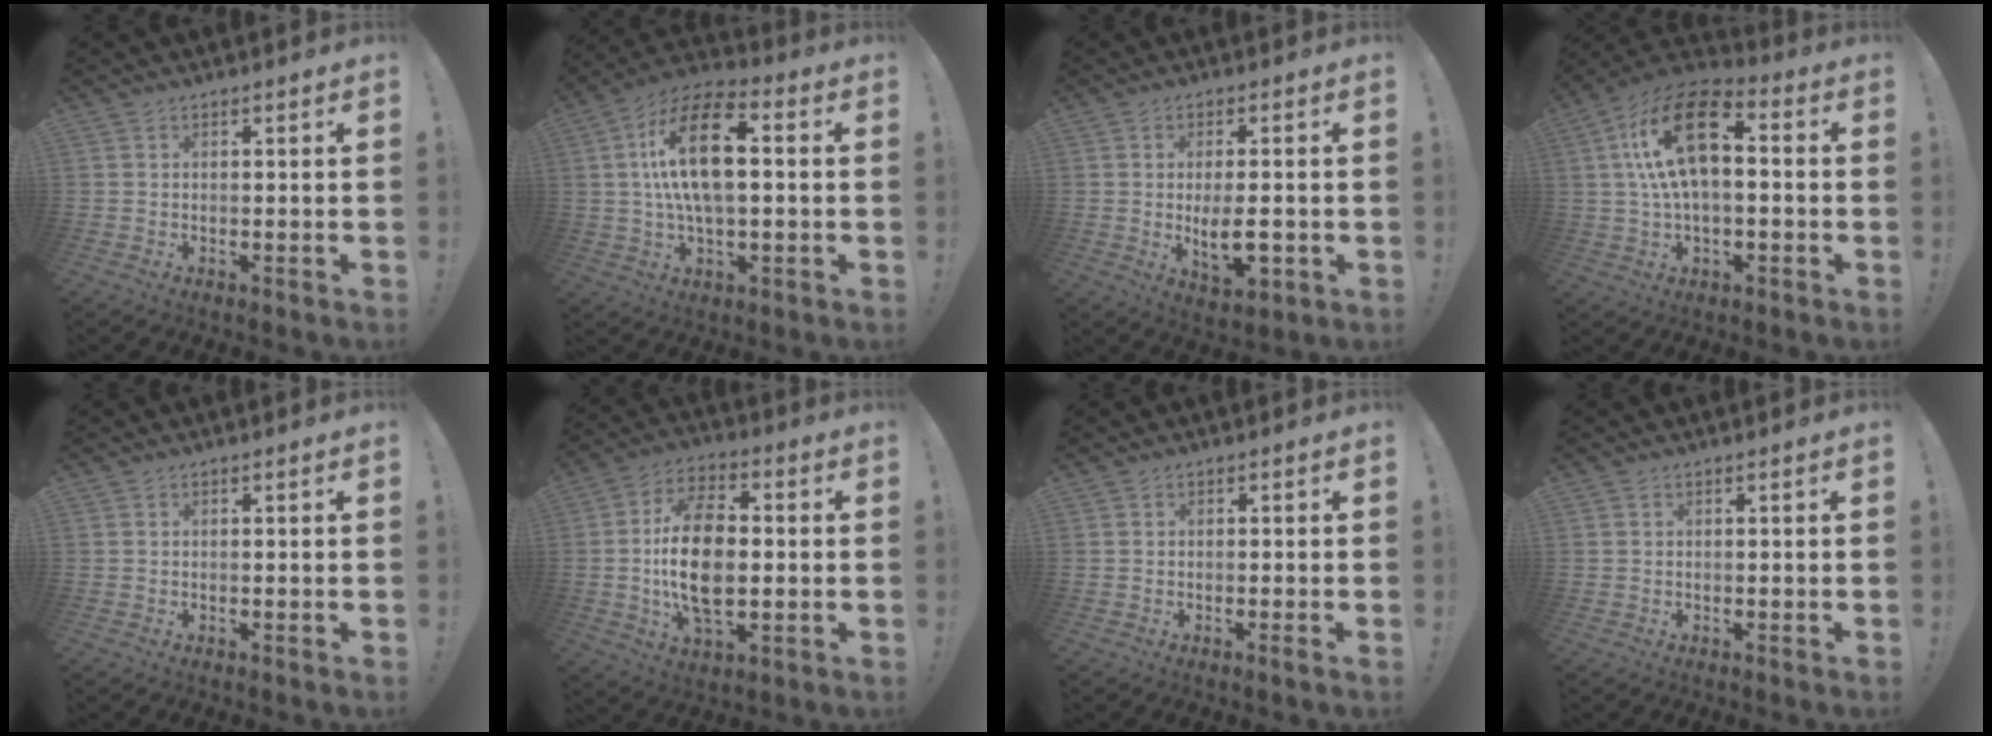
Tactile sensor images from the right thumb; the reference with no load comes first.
{"total": 17.8, "force": [2.1, 8.6, 15.4], "torque": [-0.273, 0.005, 0.026]}
{"total": 9.2, "force": [-1.1, 3.6, 8.4], "torque": [-0.129, -0.009, -0.018]}
{"total": 18.6, "force": [3.2, 9.7, 15.6], "torque": [-0.268, 0.003, 0.053]}
{"total": 0.0}
{"total": 17.2, "force": [-0.8, 10.4, 13.7], "torque": [-0.243, -0.002, -0.021]}
{"total": 1.2, "force": [-0.6, -0.2, 1.0], "torque": [-0.017, -0.001, -0.011]}
{"total": 0.0}